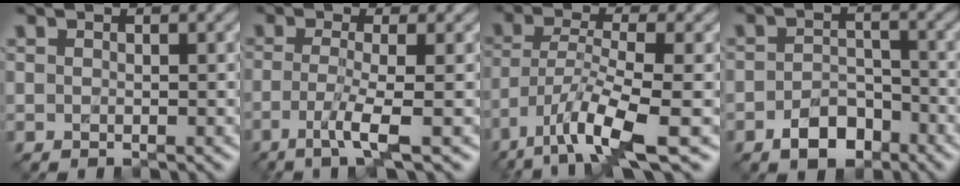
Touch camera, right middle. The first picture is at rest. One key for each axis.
{"total": 4.1, "fx": -1.7, "fy": 0.7, "fz": 3.7, "tx": -0.070, "ty": -0.006, "tz": -0.041}
{"total": 7.7, "fx": -4.5, "fy": 1.8, "fz": 5.9, "tx": -0.113, "ty": -0.005, "tz": -0.087}
{"total": 3.5, "fx": -2.1, "fy": 2.0, "fz": 1.8, "tx": -0.026, "ty": 0.005, "tz": -0.040}